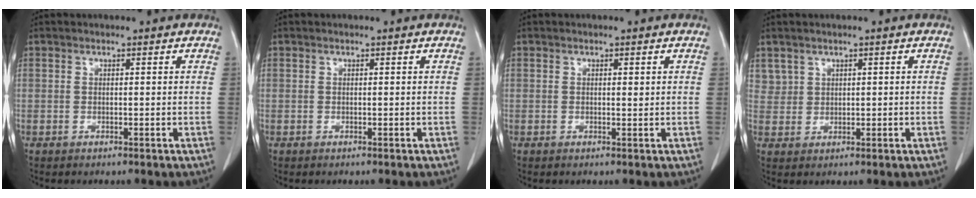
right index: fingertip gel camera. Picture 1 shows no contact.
{"total": 0.0}
{"total": 0.7, "force": [0.2, 0.2, 0.7], "torque": [-0.010, -0.001, 0.002]}
{"total": 2.2, "force": [1.3, 1.8, 0.1], "torque": [0.005, 0.007, 0.027]}